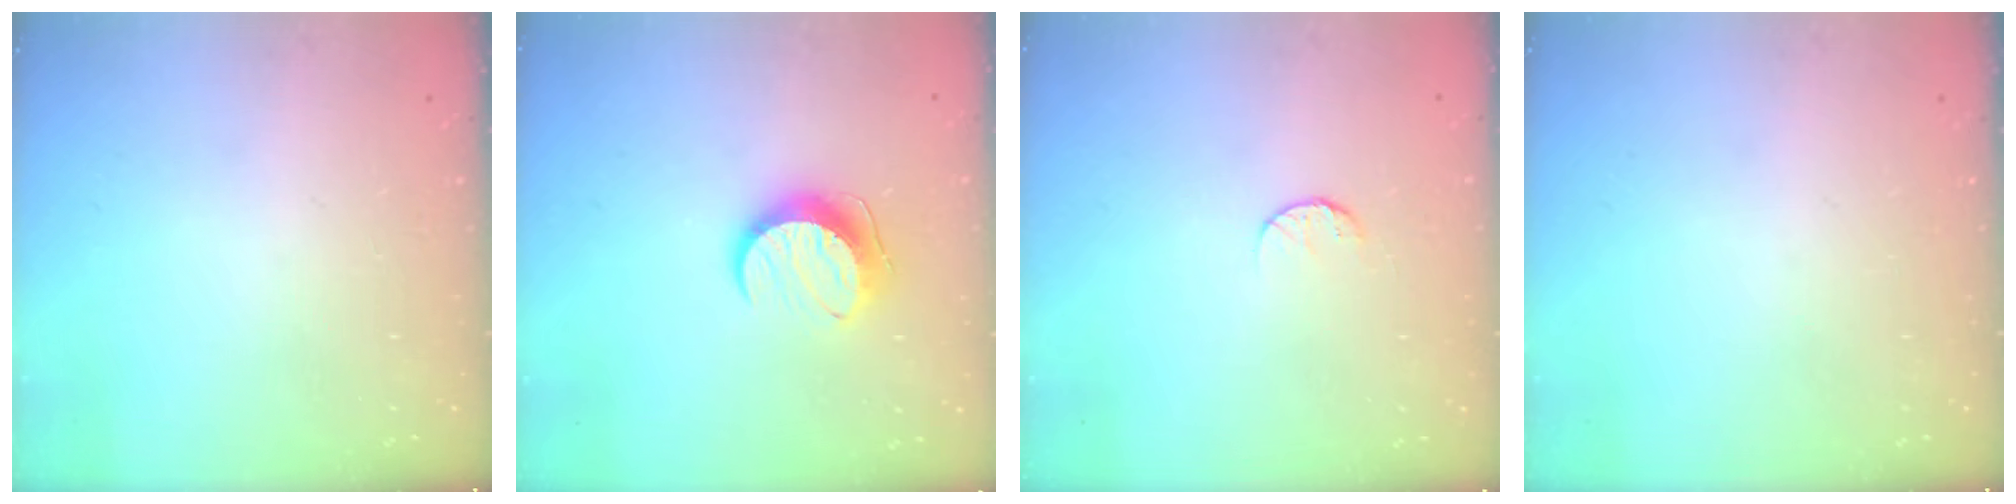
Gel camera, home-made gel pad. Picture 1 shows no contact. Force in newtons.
{"total": 10.1, "press": 10.0, "slide": 0.5}
{"total": 6.0, "press": 6.0, "slide": 0.6}
{"total": 0.0}